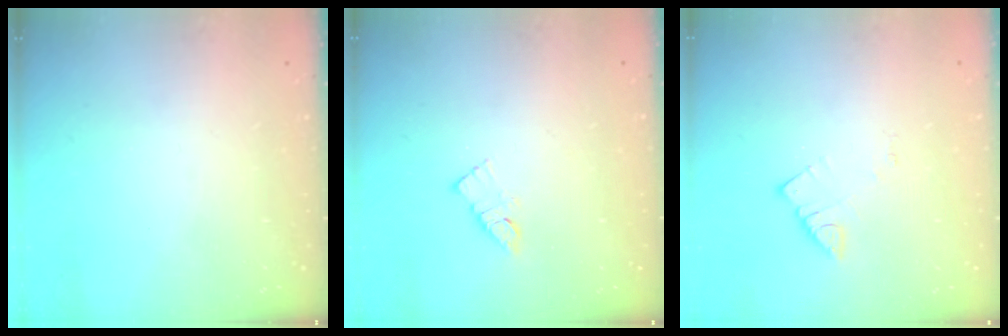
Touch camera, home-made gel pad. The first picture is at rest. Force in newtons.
{"total": 5.7, "press": 5.7, "slide": 0.2}
{"total": 2.8, "press": 2.7, "slide": 0.3}